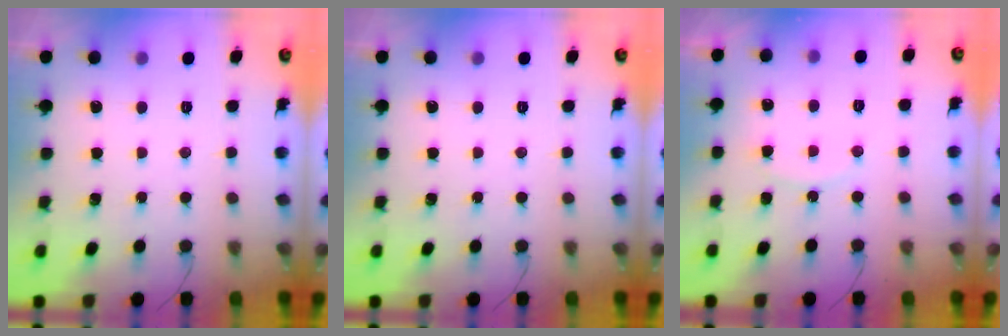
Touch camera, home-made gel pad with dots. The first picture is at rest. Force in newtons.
{"total": 0.0}
{"total": 7.5, "press": 7.5, "slide": 0.5}